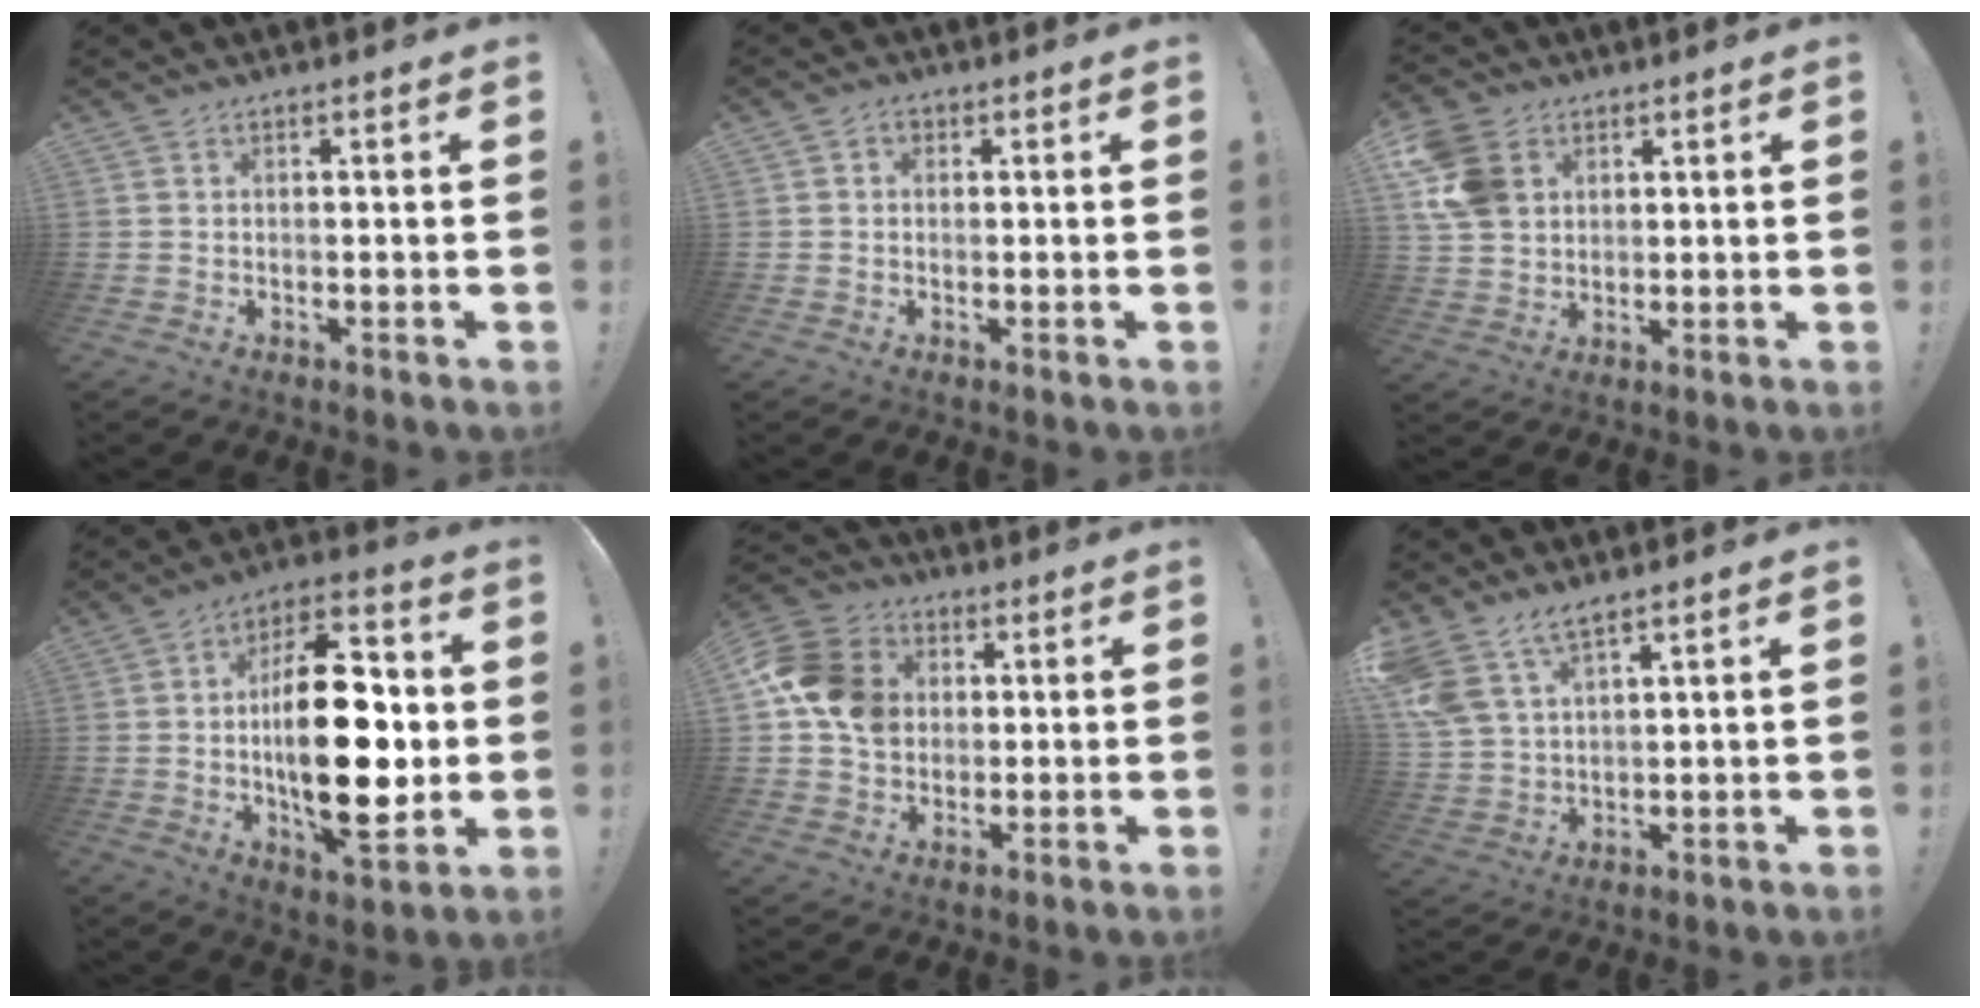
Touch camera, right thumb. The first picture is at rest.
{"total": 1.9, "force": [0.1, 1.7, 0.9], "torque": [-0.008, 0.002, 0.000]}
{"total": 11.3, "force": [4.2, 8.7, 6.0], "torque": [-0.120, -0.008, 0.087]}
{"total": 25.8, "force": [-1.0, 11.8, 22.9], "torque": [-0.372, 0.000, -0.013]}
{"total": 14.4, "force": [2.0, 11.8, 8.0], "torque": [-0.126, 0.000, 0.041]}
{"total": 8.6, "force": [6.4, 3.8, 4.2], "torque": [-0.088, -0.025, 0.131]}